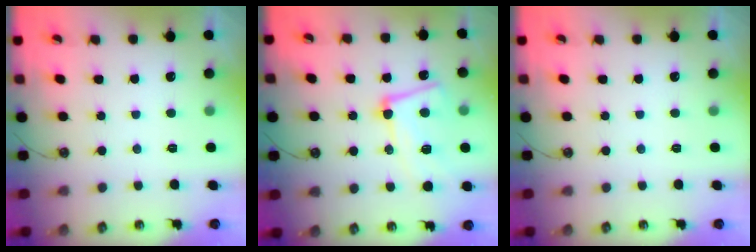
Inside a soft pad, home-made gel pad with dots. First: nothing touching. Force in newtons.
{"total": 12.0, "press": 11.8, "slide": 2.1}
{"total": 0.0}